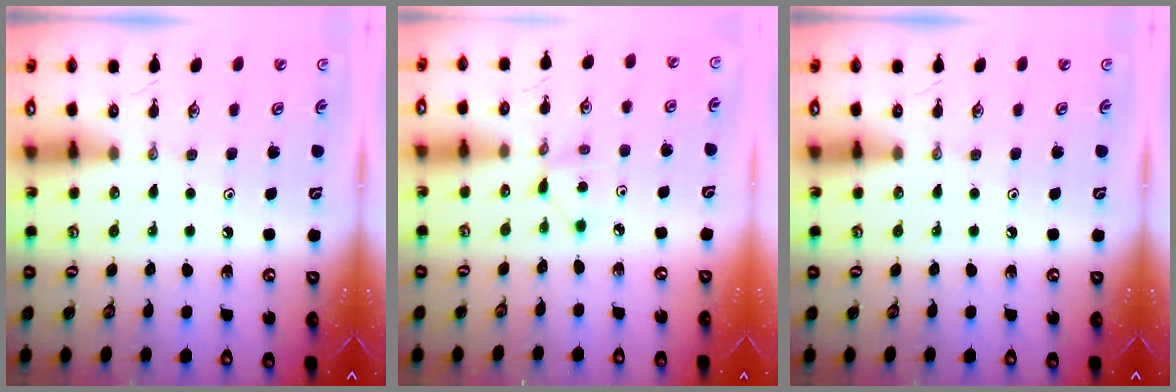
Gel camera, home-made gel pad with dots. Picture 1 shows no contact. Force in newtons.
{"total": 2.7, "press": 2.6, "slide": 0.3}
{"total": 0.0}